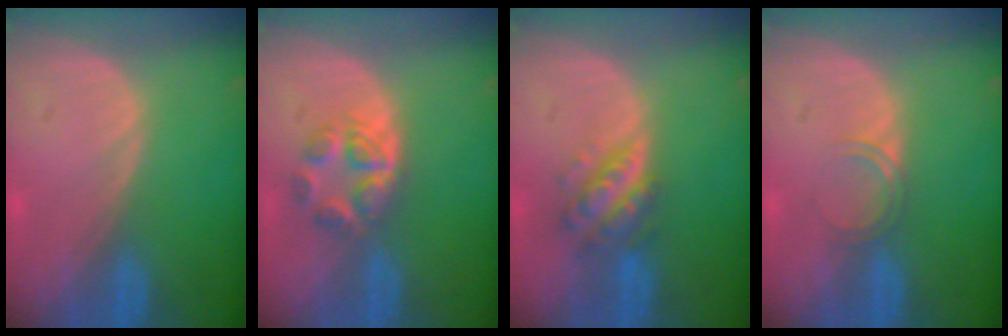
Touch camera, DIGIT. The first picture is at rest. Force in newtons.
{"total": 5.0, "press": 4.8, "slide": 1.3}
{"total": 5.5, "press": 5.1, "slide": 2.0}
{"total": 2.0, "press": 2.0, "slide": 0.2}